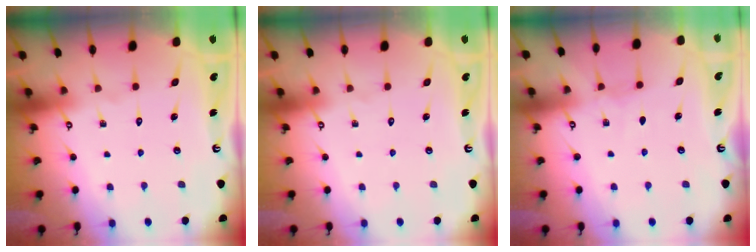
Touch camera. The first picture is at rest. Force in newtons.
{"total": 0.0}
{"total": 2.5, "press": 2.5, "slide": 0.3}